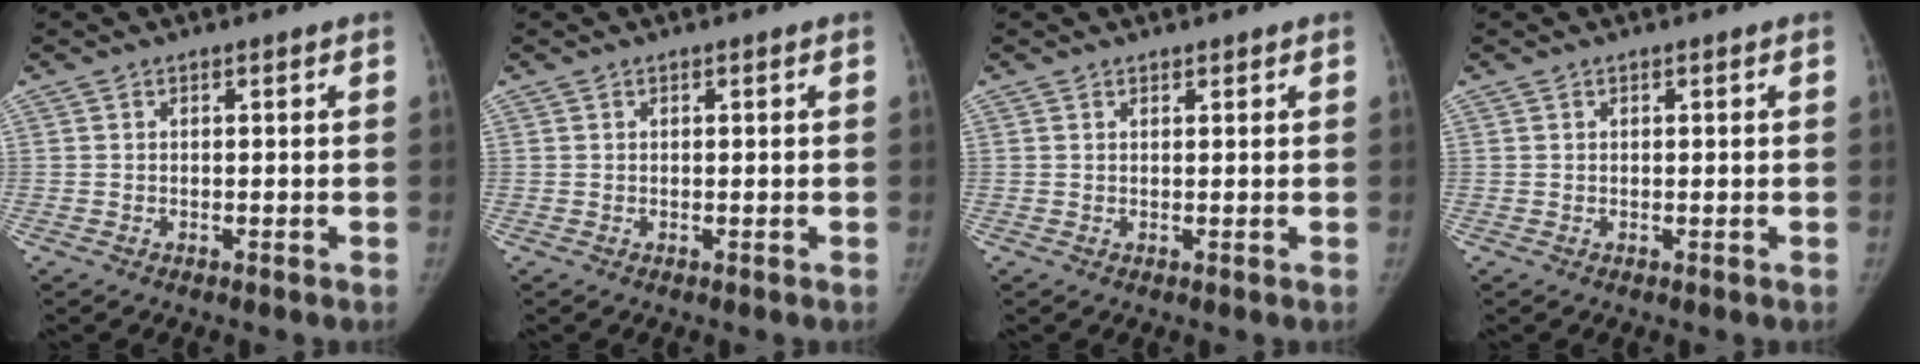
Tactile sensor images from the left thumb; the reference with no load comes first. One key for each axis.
{"total": 0.0}
{"total": 0.6, "fx": 0.5, "fy": 0.2, "fz": 0.1, "tx": -0.001, "ty": -0.005, "tz": 0.009}
{"total": 0.0}